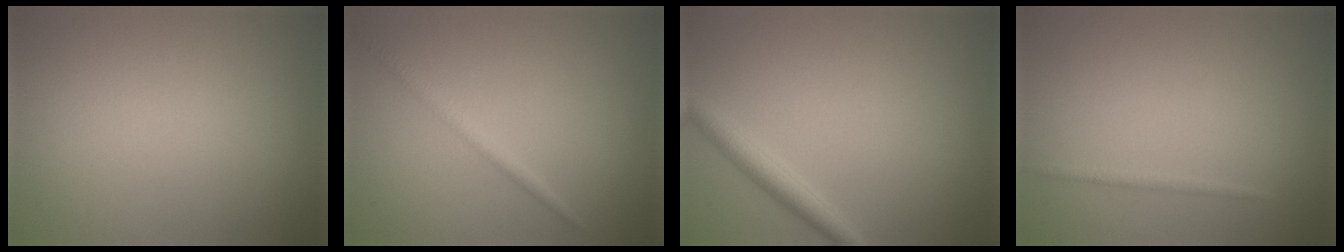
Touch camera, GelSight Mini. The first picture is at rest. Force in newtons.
{"total": 1.4, "press": 1.4, "slide": 0.1}
{"total": 2.4, "press": 2.4, "slide": 0.2}
{"total": 0.8, "press": 0.8, "slide": 0.1}